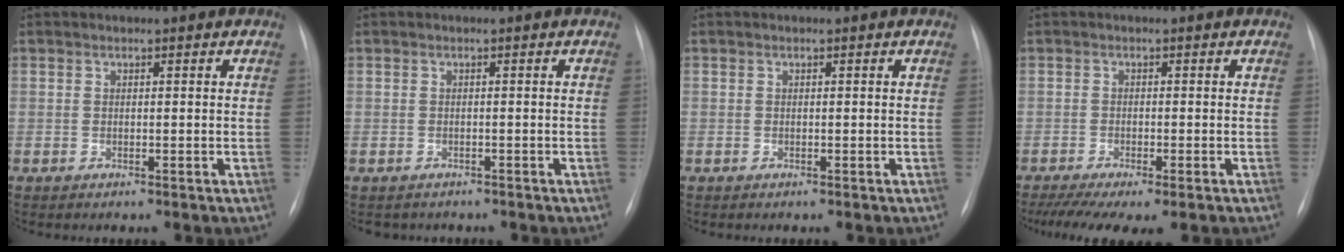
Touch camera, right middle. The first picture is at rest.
{"total": 2.4, "force": [-2.1, 1.2, -0.1], "torque": [-0.003, 0.002, -0.026]}
{"total": 0.0}
{"total": 8.6, "force": [-6.3, 1.7, 5.7], "torque": [-0.094, -0.016, -0.099]}